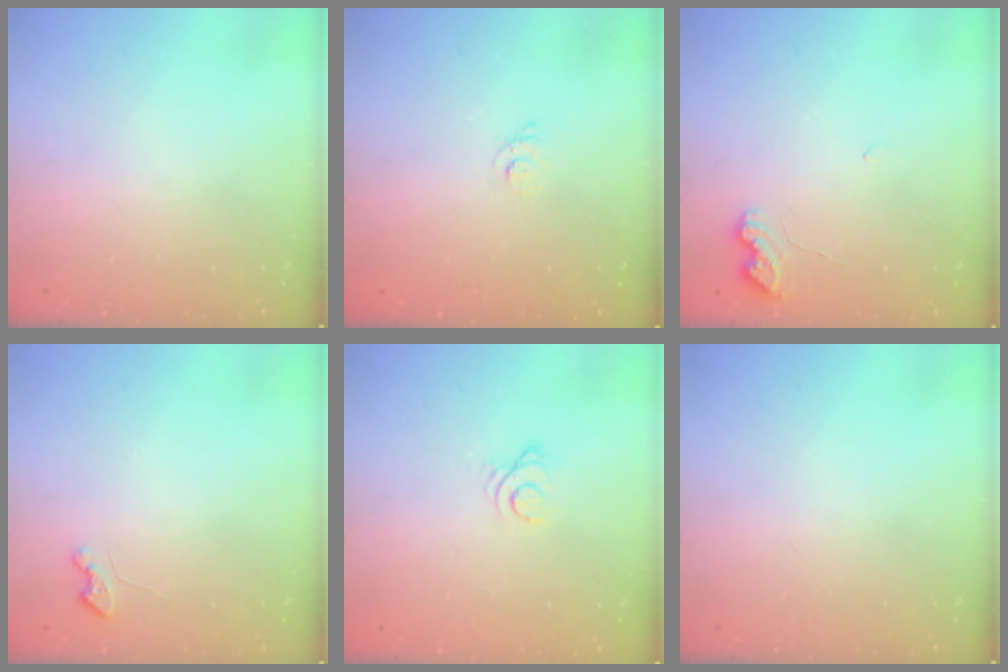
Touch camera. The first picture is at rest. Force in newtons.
{"total": 2.2, "press": 2.2, "slide": 0.3}
{"total": 5.4, "press": 5.4, "slide": 0.9}
{"total": 2.7, "press": 2.7, "slide": 0.4}
{"total": 2.5, "press": 2.5, "slide": 0.2}
{"total": 0.0}